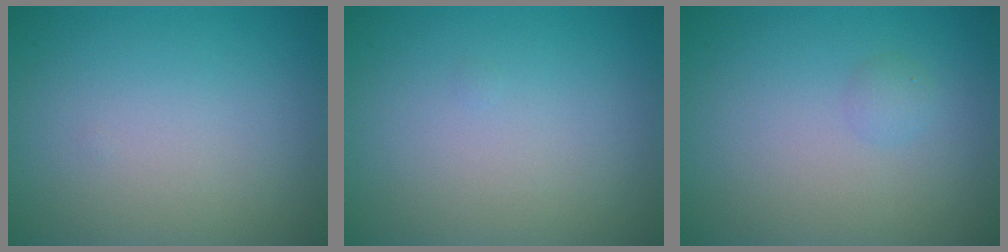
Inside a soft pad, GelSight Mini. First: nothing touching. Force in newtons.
{"total": 0.0}
{"total": 0.9, "press": 0.9, "slide": 0.0}